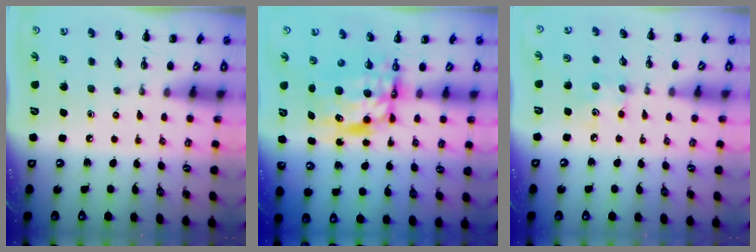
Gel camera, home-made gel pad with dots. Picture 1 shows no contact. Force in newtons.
{"total": 9.1, "press": 8.7, "slide": 2.5}
{"total": 4.6, "press": 4.6, "slide": 0.8}